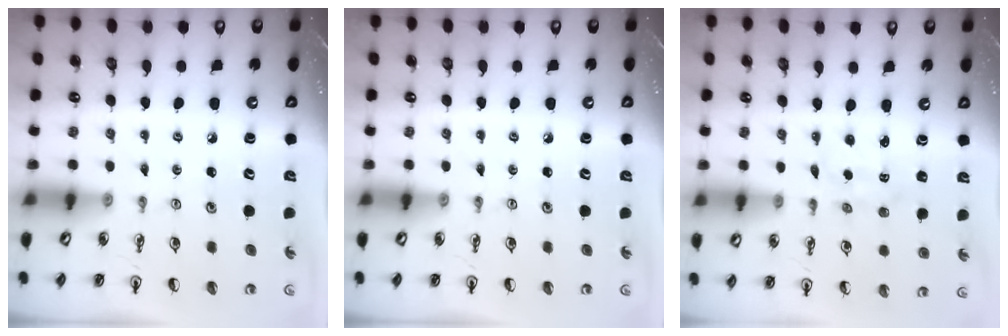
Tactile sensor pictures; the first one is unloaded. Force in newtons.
{"total": 0.0}
{"total": 1.8, "press": 1.7, "slide": 0.3}